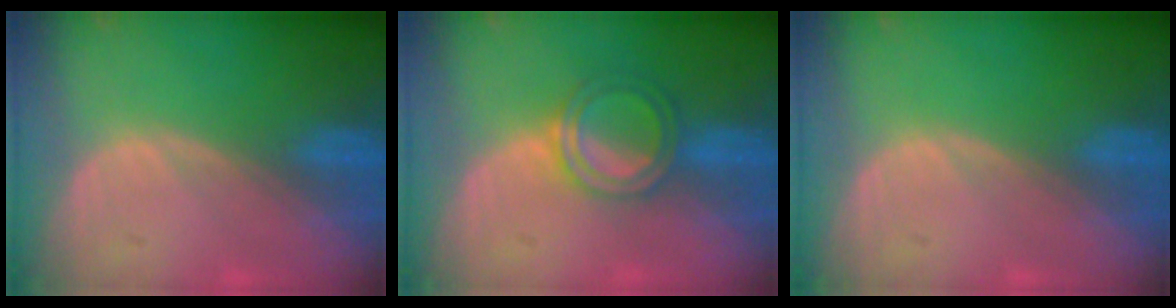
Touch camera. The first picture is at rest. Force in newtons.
{"total": 5.0, "press": 4.6, "slide": 1.9}
{"total": 0.0}